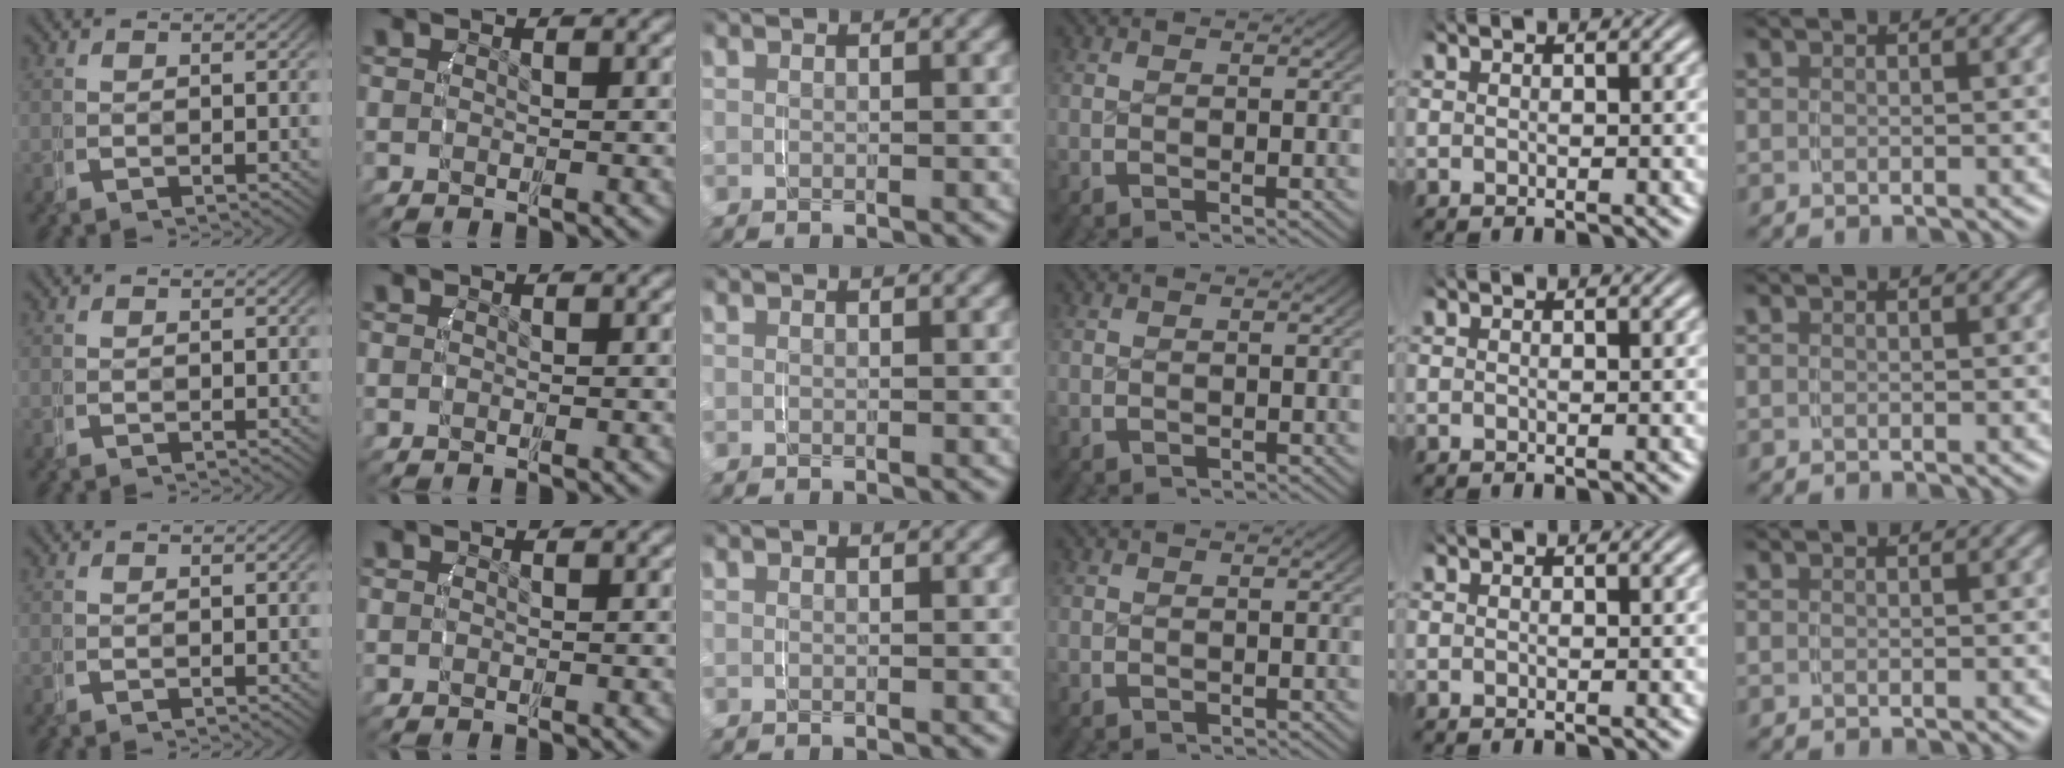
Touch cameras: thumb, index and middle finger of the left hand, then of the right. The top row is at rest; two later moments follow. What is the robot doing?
{"motion": "grasp_and_lifting", "object": "router"}